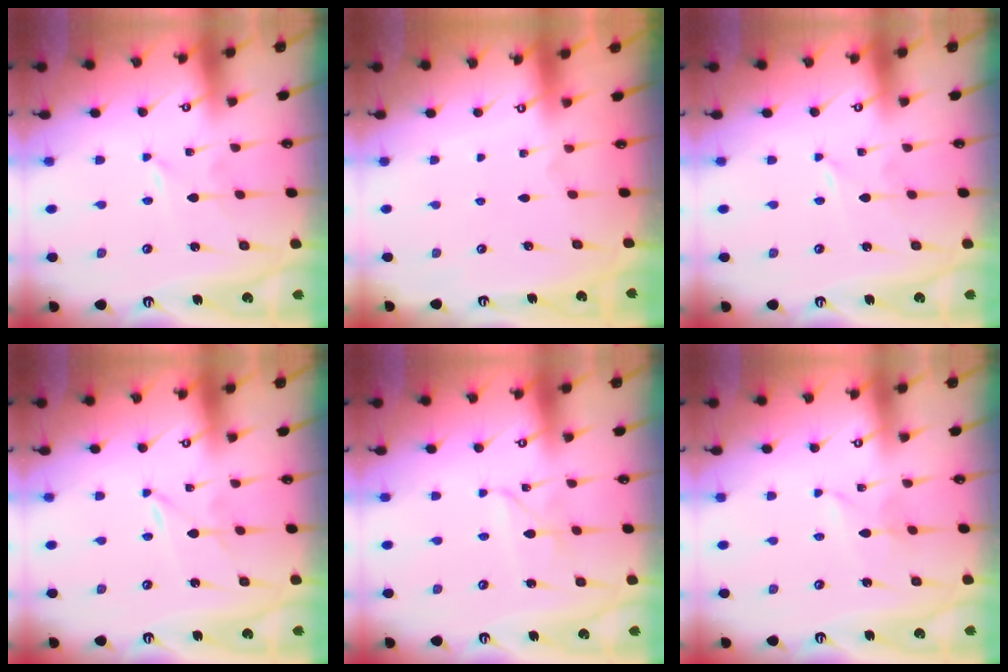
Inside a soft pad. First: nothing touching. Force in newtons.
{"total": 0.0}
{"total": 0.0}
{"total": 0.0}
{"total": 2.5, "press": 2.5, "slide": 0.1}
{"total": 1.9, "press": 1.9, "slide": 0.2}